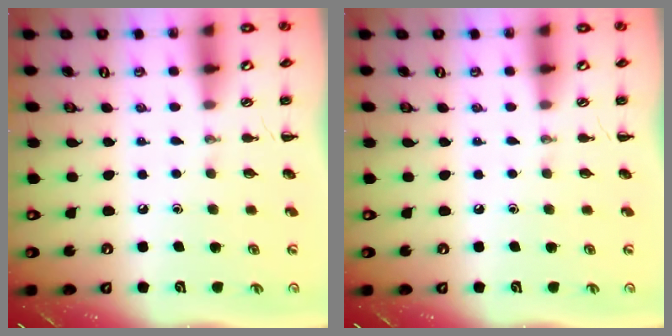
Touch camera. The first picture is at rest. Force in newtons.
{"total": 0.0}